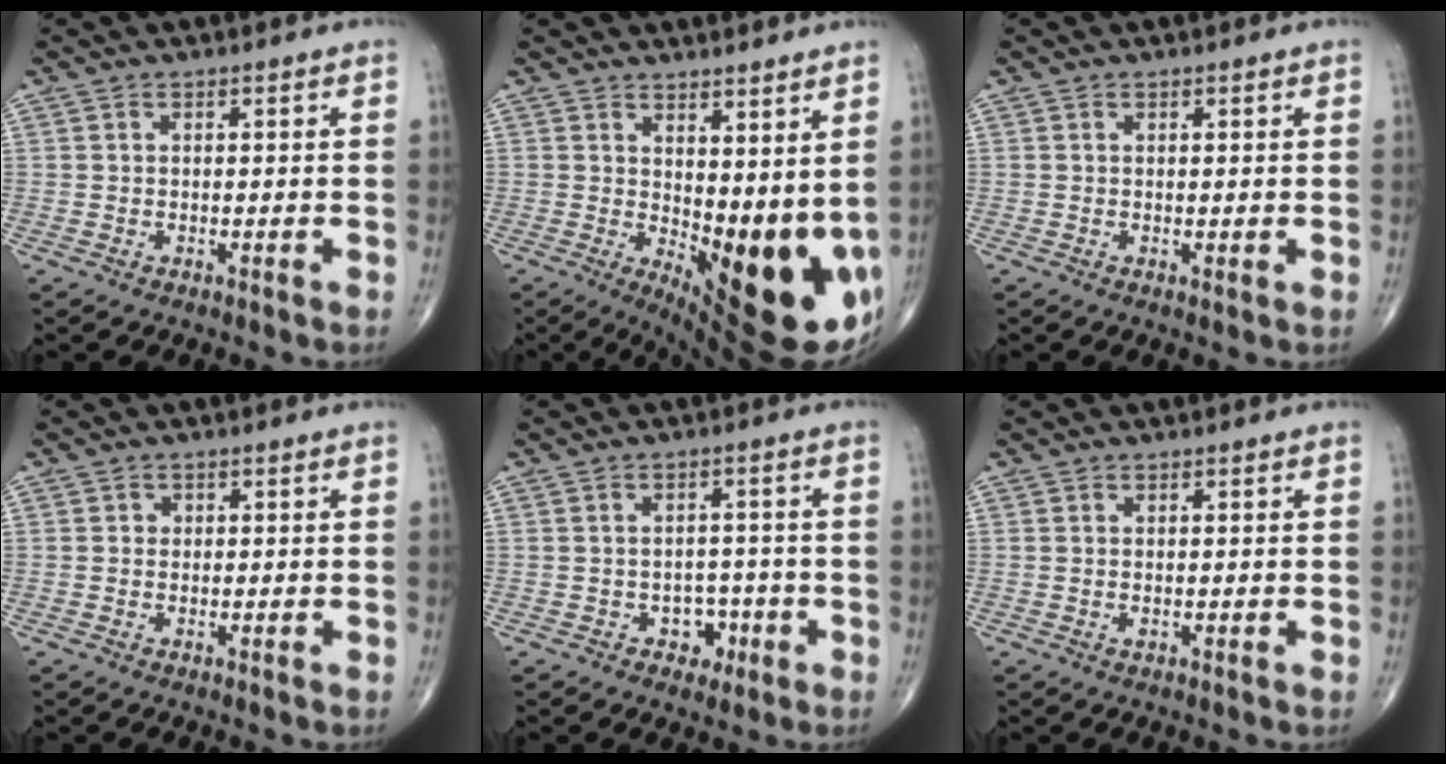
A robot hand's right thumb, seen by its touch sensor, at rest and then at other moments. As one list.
[{"total": 16.9, "force": [1.8, 6.5, 15.5], "torque": [-0.210, -0.049, 0.047]}, {"total": 0.6, "force": [0.2, 0.1, 0.6], "torque": [-0.014, -0.003, 0.004]}, {"total": 1.0, "force": [0.1, 1.0, 0.3], "torque": [0.002, 0.003, 0.000]}, {"total": 4.1, "force": [-1.7, 3.3, 1.8], "torque": [0.004, 0.016, -0.021]}, {"total": 0.6, "force": [0.0, 0.3, 0.5], "torque": [-0.011, -0.003, 0.001]}]